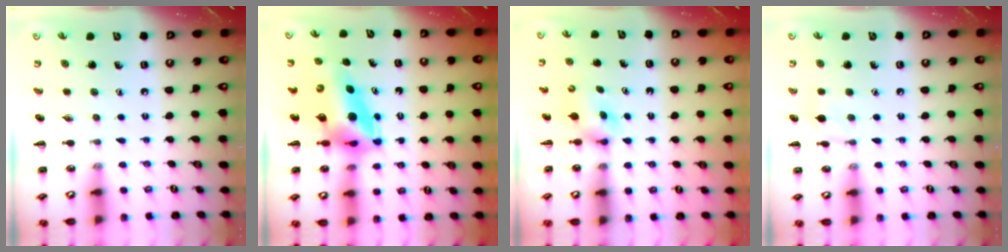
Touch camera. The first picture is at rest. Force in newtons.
{"total": 7.1, "press": 6.7, "slide": 2.5}
{"total": 2.9, "press": 2.6, "slide": 1.3}
{"total": 5.6, "press": 5.2, "slide": 1.9}